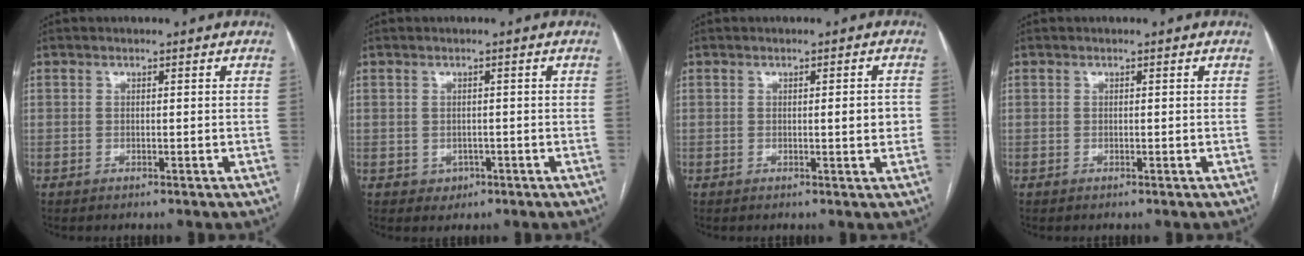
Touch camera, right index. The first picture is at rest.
{"total": 1.7, "force": [-0.6, 1.5, 0.4], "torque": [-0.003, 0.004, -0.003]}
{"total": 2.5, "force": [-0.1, 0.4, 2.5], "torque": [-0.033, 0.001, 0.000]}
{"total": 0.0}